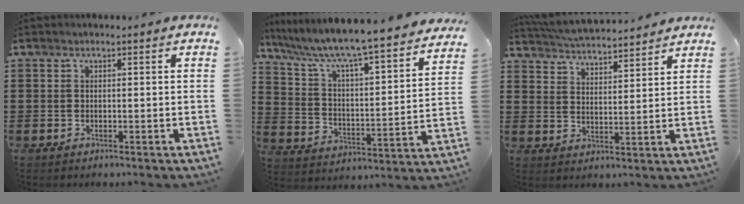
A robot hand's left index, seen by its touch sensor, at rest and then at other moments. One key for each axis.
{"total": 6.7, "fx": 5.8, "fy": -0.4, "fz": 3.2, "tx": -0.091, "ty": -0.058, "tz": 0.088}
{"total": 4.9, "fx": 4.8, "fy": 0.1, "fz": 0.6, "tx": -0.031, "ty": -0.026, "tz": 0.086}